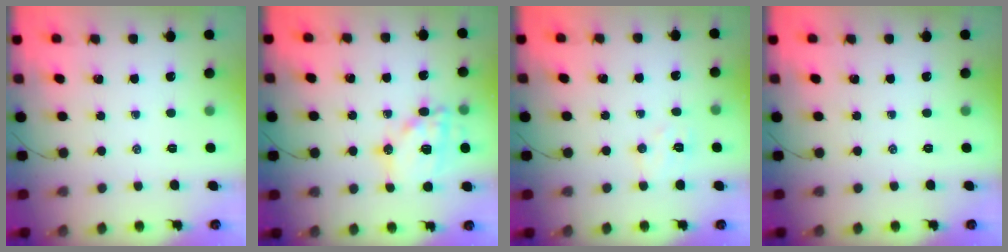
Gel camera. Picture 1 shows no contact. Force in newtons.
{"total": 14.0, "press": 13.9, "slide": 2.2}
{"total": 5.7, "press": 5.6, "slide": 1.1}
{"total": 0.0}